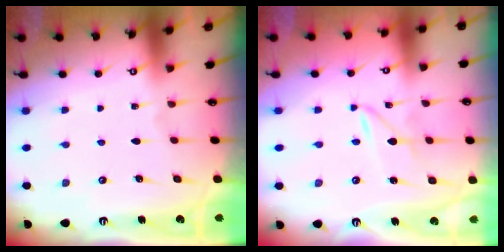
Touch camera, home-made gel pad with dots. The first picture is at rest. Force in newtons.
{"total": 1.9, "press": 1.9, "slide": 0.1}